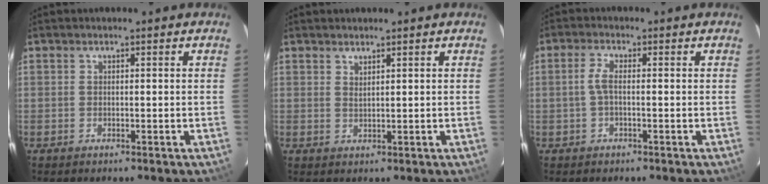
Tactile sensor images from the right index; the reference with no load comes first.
{"total": 1.3, "force": [1.2, 0.1, 0.6], "torque": [-0.010, -0.001, 0.021]}
{"total": 2.4, "force": [-0.3, 0.6, 2.3], "torque": [-0.049, 0.007, -0.004]}